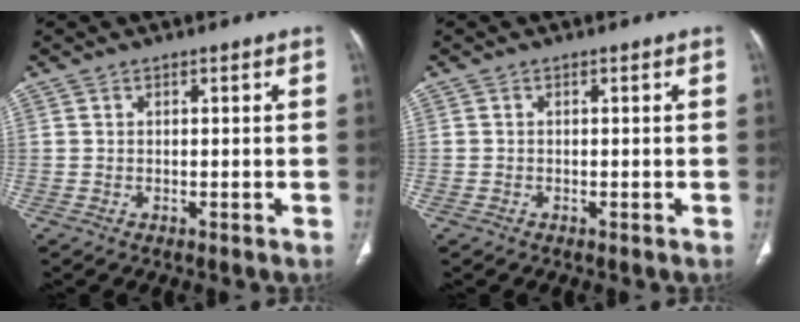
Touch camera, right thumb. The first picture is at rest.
{"total": 0.5, "force": [-0.3, 0.4, 0.2], "torque": [-0.008, 0.000, -0.007]}